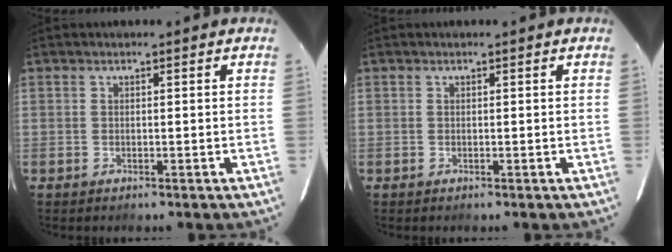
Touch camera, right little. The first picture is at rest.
{"total": 0.0}